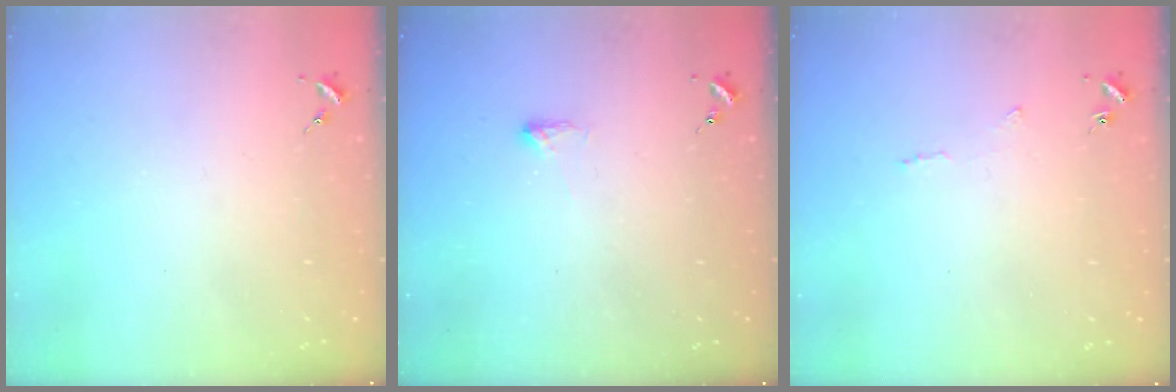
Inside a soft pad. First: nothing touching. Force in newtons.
{"total": 2.3, "press": 2.2, "slide": 0.8}
{"total": 2.9, "press": 2.9, "slide": 0.5}